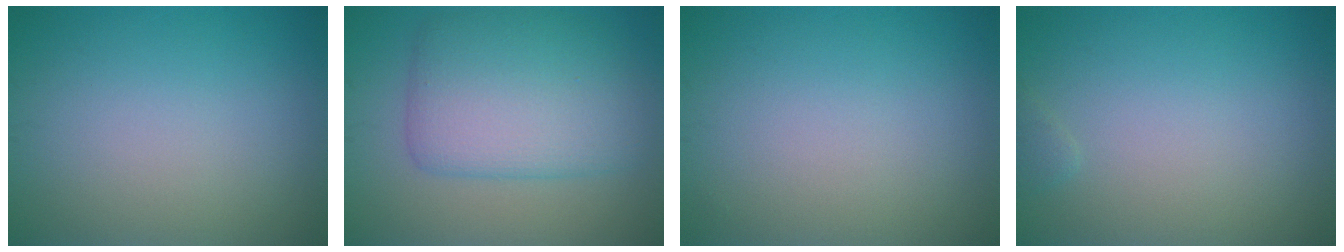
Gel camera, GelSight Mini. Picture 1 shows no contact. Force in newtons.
{"total": 7.3, "press": 7.3, "slide": 0.1}
{"total": 0.0}
{"total": 0.6, "press": 0.6, "slide": 0.1}